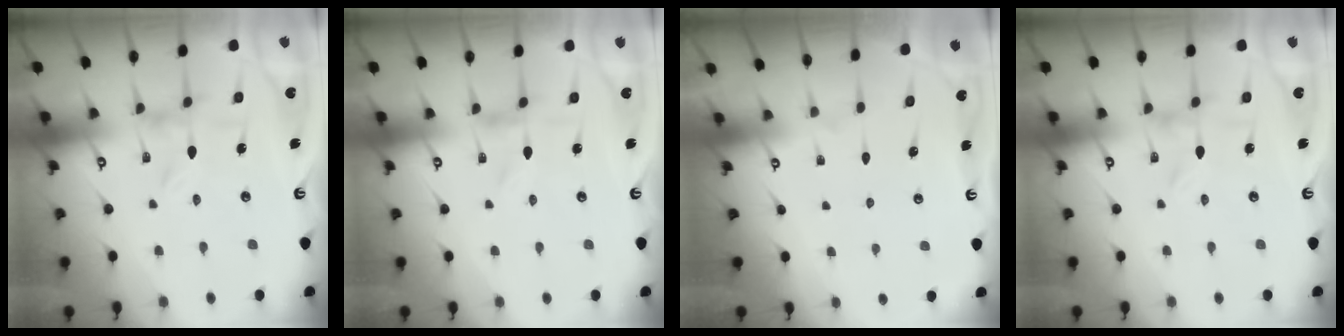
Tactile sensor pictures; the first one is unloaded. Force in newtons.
{"total": 0.0}
{"total": 1.8, "press": 1.8, "slide": 0.1}
{"total": 0.0}